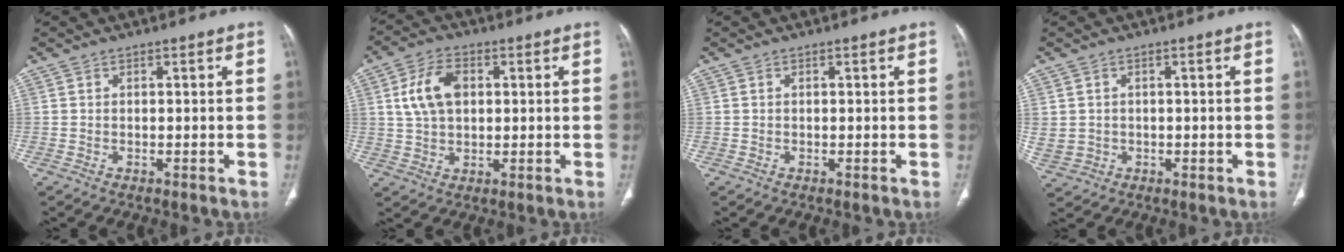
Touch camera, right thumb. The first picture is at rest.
{"total": 8.7, "force": [2.0, 5.6, 6.3], "torque": [-0.113, 0.006, 0.038]}
{"total": 0.0}
{"total": 4.4, "force": [0.0, 4.1, 1.8], "torque": [-0.041, 0.005, 0.018]}